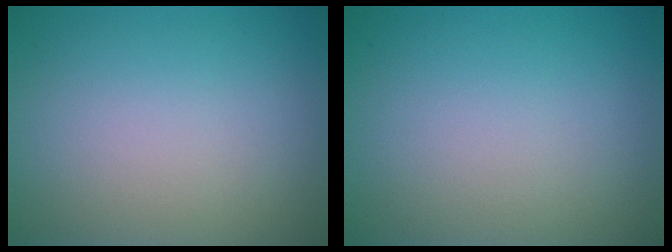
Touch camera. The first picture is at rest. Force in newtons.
{"total": 0.0}